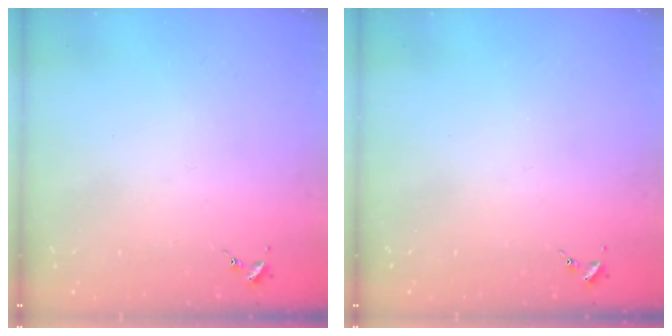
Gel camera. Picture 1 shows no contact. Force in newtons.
{"total": 0.0}